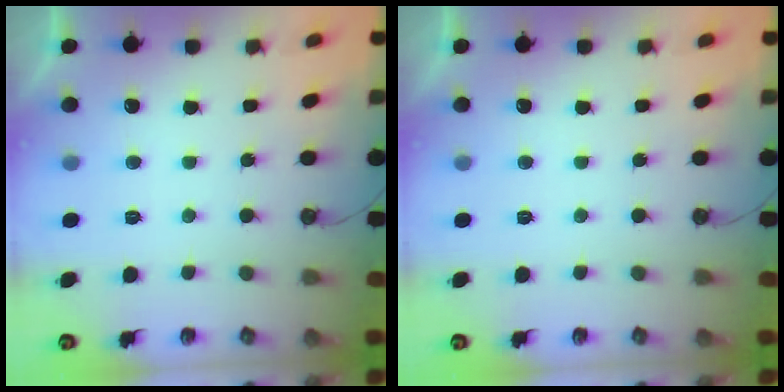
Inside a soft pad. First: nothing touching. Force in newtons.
{"total": 0.0}